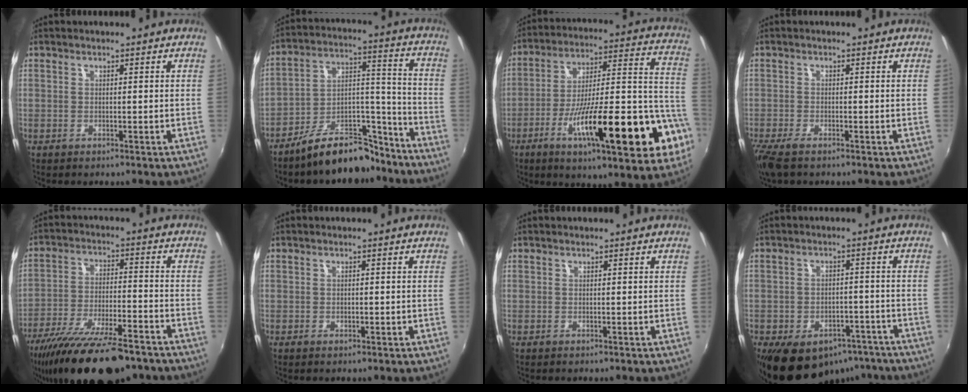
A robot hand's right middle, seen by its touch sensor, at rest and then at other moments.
{"total": 14.9, "force": [-12.0, 6.1, 6.5], "torque": [-0.103, 0.049, -0.177]}
{"total": 27.9, "force": [-10.9, 5.5, 25.1], "torque": [-0.365, -0.024, -0.171]}
{"total": 3.6, "force": [-2.5, 0.7, 2.4], "torque": [-0.056, -0.016, -0.050]}
{"total": 21.3, "force": [-16.6, 5.5, 12.1], "torque": [-0.231, -0.046, -0.261]}
{"total": 0.7, "force": [-0.3, 0.4, 0.5], "torque": [-0.006, -0.001, -0.006]}
{"total": 0.0}
{"total": 16.4, "force": [-11.1, 9.6, 7.2], "torque": [-0.144, 0.007, -0.129]}